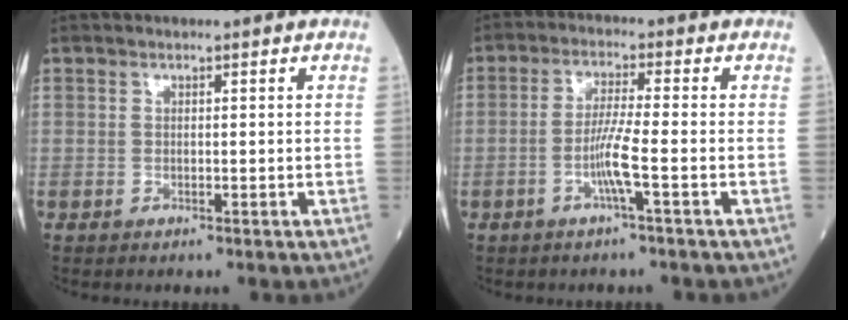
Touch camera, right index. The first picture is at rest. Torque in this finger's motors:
{"motor_torque": [0.12, -0.12, 0.06, 0.05]}